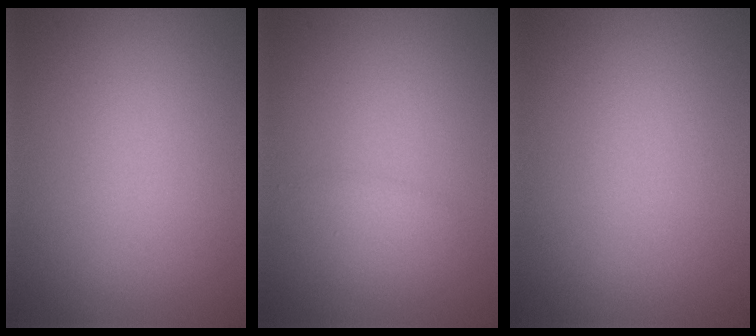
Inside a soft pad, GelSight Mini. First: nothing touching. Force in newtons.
{"total": 1.1, "press": 1.1, "slide": 0.1}
{"total": 0.0}